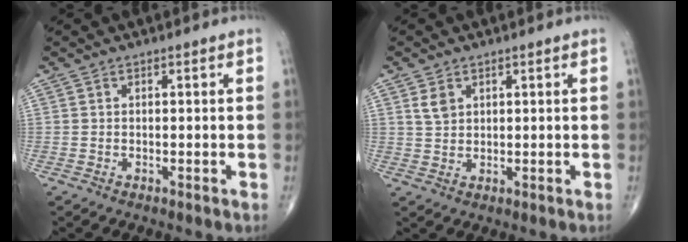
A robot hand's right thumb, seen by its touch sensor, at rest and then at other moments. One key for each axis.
{"total": 2.9, "fx": 1.4, "fy": 2.0, "fz": 1.6, "tx": -0.024, "ty": -0.005, "tz": 0.032}